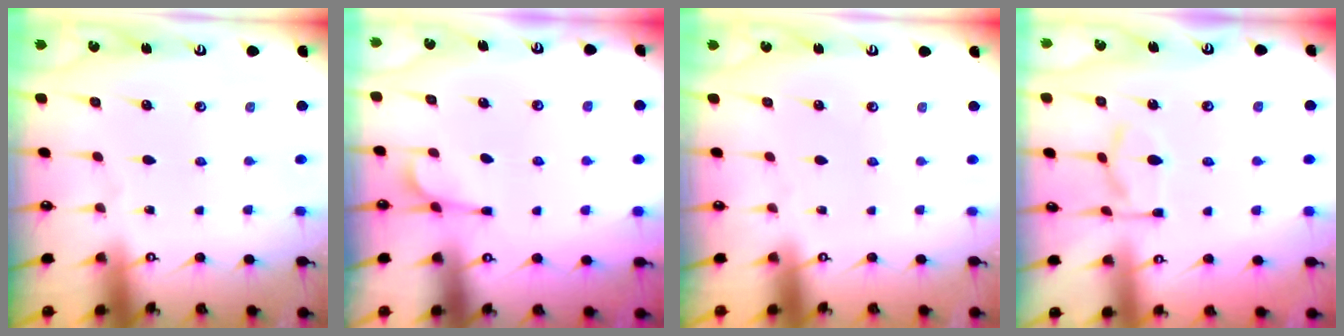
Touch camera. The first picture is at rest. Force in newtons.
{"total": 1.8, "press": 1.4, "slide": 1.1}
{"total": 1.5, "press": 1.4, "slide": 0.6}
{"total": 3.4, "press": 3.3, "slide": 1.0}